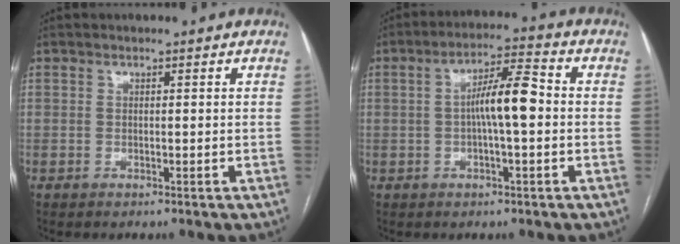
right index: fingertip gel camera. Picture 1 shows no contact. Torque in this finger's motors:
{"motor_torque": [1.32, -0.21, 0.63, 0.15]}